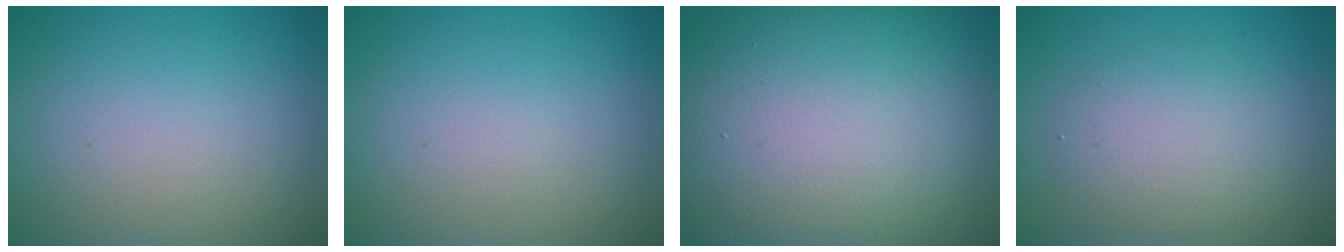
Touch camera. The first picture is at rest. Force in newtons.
{"total": 0.0}
{"total": 21.1, "press": 21.1, "slide": 1.1}
{"total": 3.5, "press": 3.5, "slide": 0.1}